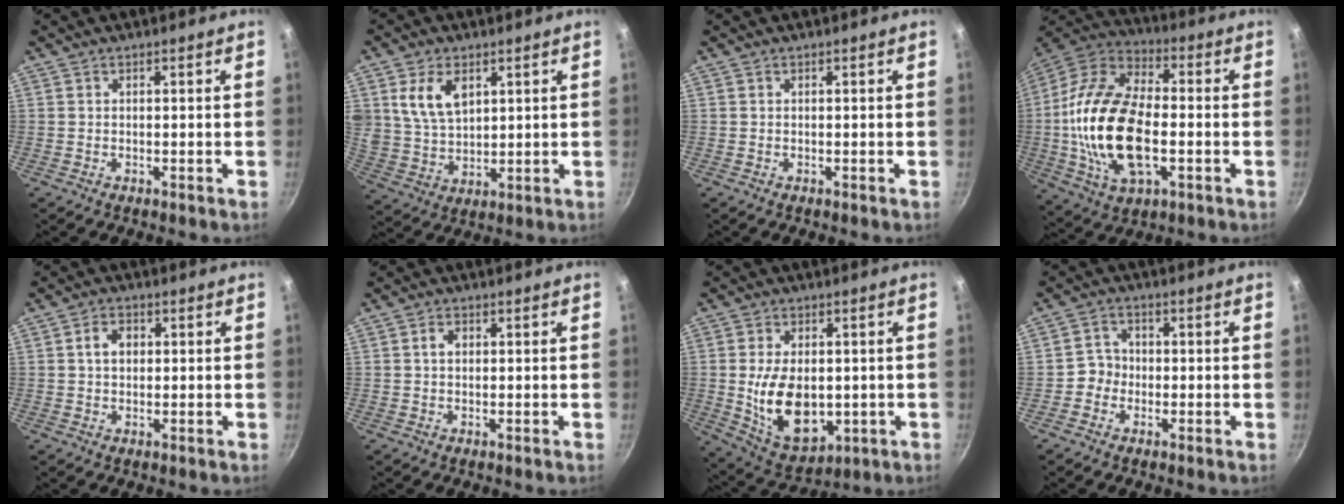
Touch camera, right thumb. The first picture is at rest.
{"total": 9.5, "force": [3.8, 6.1, 6.2], "torque": [-0.103, -0.020, 0.081]}
{"total": 0.0}
{"total": 22.6, "force": [-2.6, 12.2, 18.9], "torque": [-0.364, 0.027, -0.056]}
{"total": 4.0, "force": [0.7, 3.0, 2.6], "torque": [-0.028, 0.009, 0.008]}
{"total": 2.1, "force": [0.4, 1.5, 1.4], "torque": [-0.016, 0.006, 0.005]}
{"total": 14.1, "force": [-0.7, 9.0, 10.9], "torque": [-0.166, -0.015, 0.007]}
{"total": 3.7, "force": [-1.1, 3.3, 1.0], "torque": [0.012, 0.016, -0.028]}